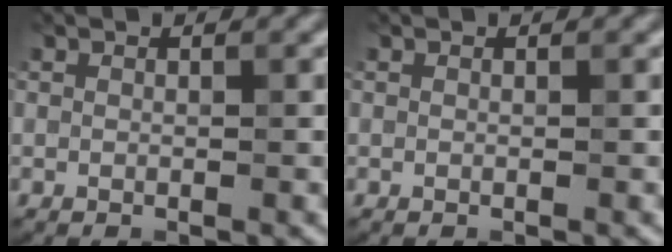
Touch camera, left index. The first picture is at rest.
{"total": 0.0}